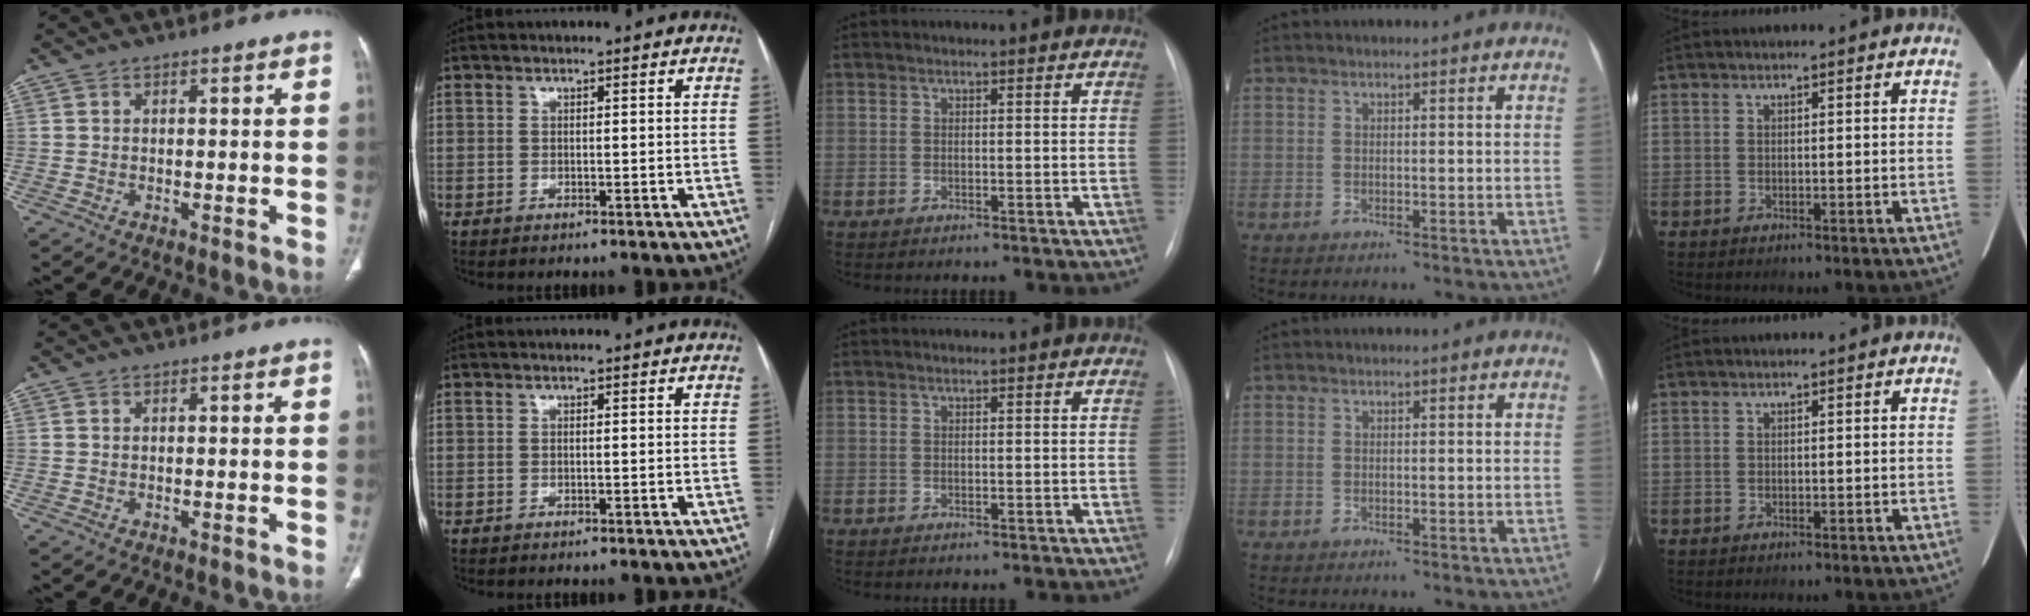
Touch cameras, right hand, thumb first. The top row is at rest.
{}